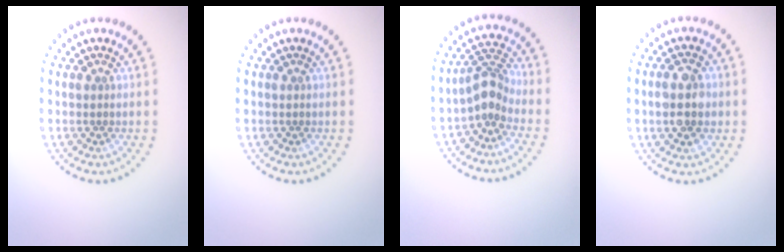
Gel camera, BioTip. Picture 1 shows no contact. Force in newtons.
{"total": 0.0}
{"total": 2.9, "press": 2.1, "slide": 2.0}
{"total": 4.0, "press": 4.0, "slide": 0.2}